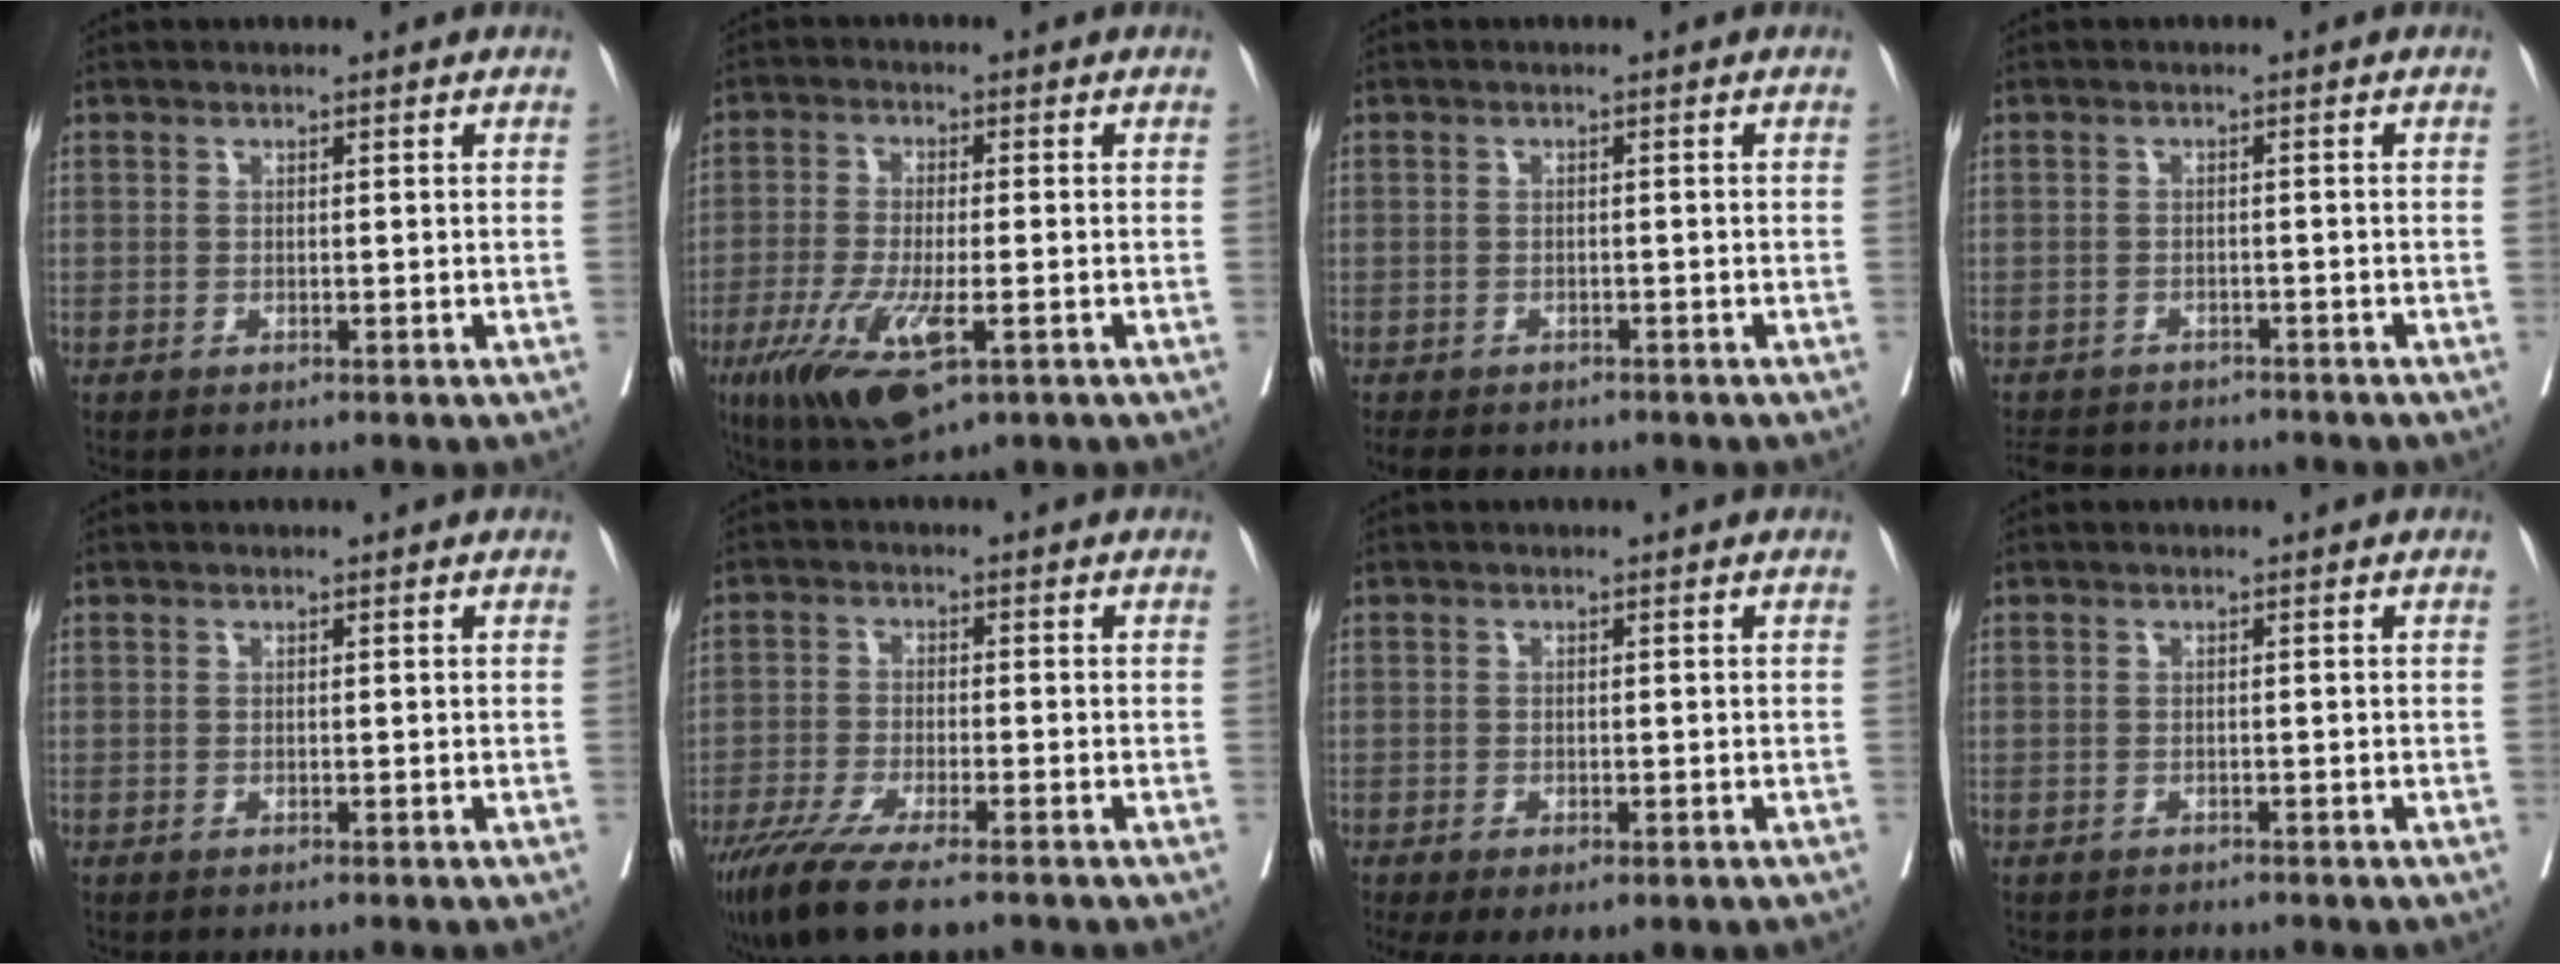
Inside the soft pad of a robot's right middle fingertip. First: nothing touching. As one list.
[{"total": 11.4, "force": [-5.0, 2.8, 9.9], "torque": [-0.187, -0.030, -0.079]}, {"total": 6.6, "force": [-5.5, 2.7, 2.6], "torque": [-0.047, -0.007, -0.071]}, {"total": 9.7, "force": [-8.6, 3.6, 2.7], "torque": [-0.065, -0.003, -0.113]}, {"total": 0.0}, {"total": 11.4, "force": [-8.3, 2.0, 7.6], "torque": [-0.127, -0.027, -0.137]}, {"total": 6.8, "force": [-3.9, 3.1, 4.6], "torque": [-0.081, -0.017, -0.055]}, {"total": 1.7, "force": [-1.5, 0.6, 0.2], "torque": [-0.018, -0.007, -0.025]}]